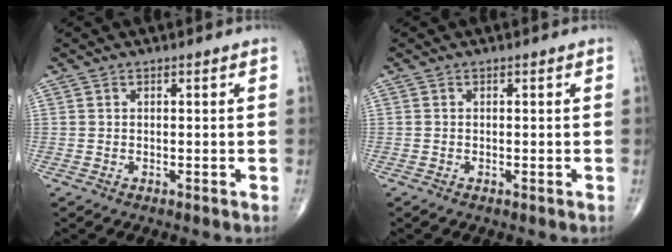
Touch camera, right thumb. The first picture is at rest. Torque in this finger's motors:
{"motor_torque": [3.80, 1.21, 0.75, -1.41, 0.03]}